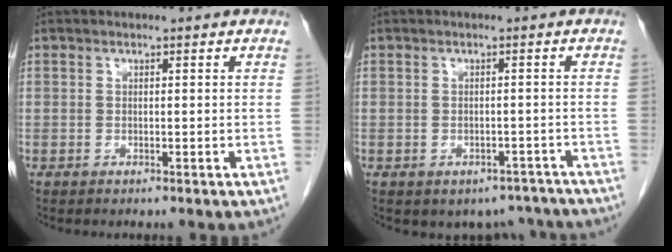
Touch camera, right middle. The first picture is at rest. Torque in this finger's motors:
{"motor_torque": [0.05, -0.04, 0.04, 0.04]}